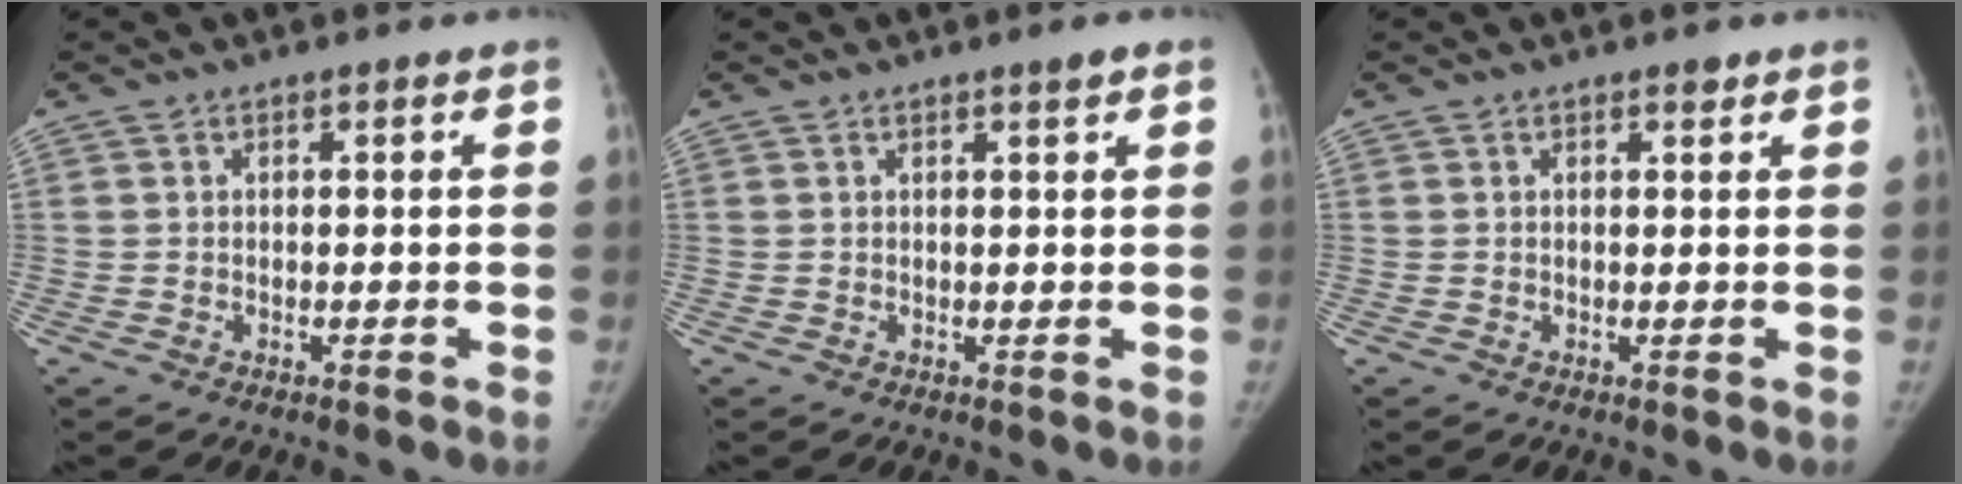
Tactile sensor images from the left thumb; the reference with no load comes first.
{"total": 1.3, "force": [0.9, 0.0, 1.0], "torque": [-0.012, -0.005, 0.014]}
{"total": 0.9, "force": [0.7, 0.4, 0.5], "torque": [-0.004, -0.004, 0.009]}